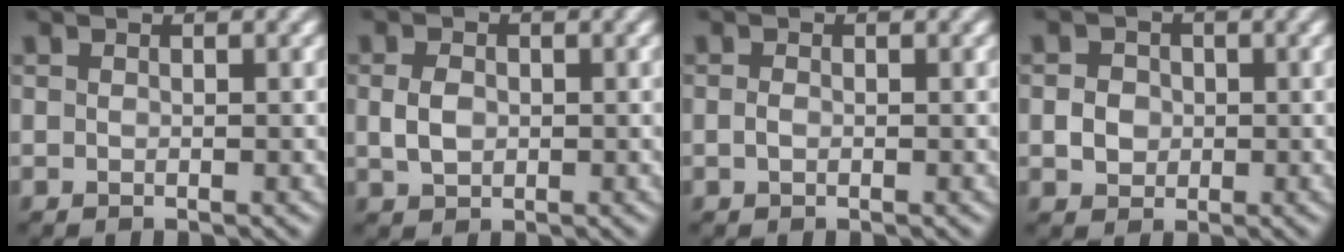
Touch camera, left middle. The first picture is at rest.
{"total": 2.4, "force": [0.1, 1.8, 1.6], "torque": [-0.036, 0.000, 0.001]}
{"total": 0.7, "force": [-0.1, 0.5, 0.6], "torque": [-0.013, 0.000, -0.003]}
{"total": 2.2, "force": [-0.2, 1.9, 1.0], "torque": [-0.013, -0.002, -0.004]}